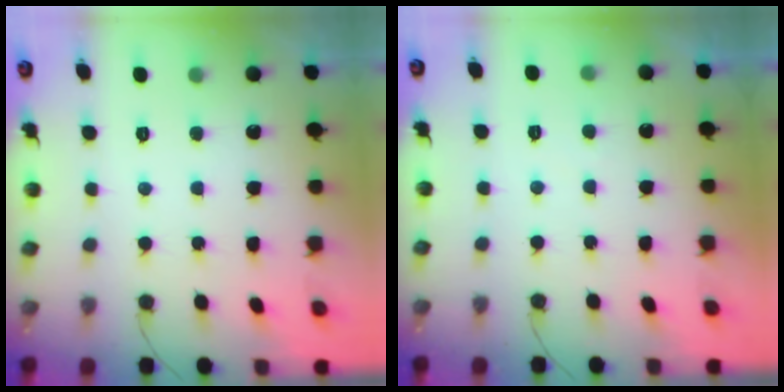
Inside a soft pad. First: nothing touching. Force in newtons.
{"total": 0.8, "press": 0.6, "slide": 0.4}